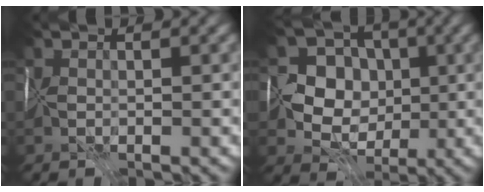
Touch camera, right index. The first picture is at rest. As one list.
[{"total": 6.4, "force": [0.2, 5.8, 2.9], "torque": [-0.025, 0.005, -0.012]}]